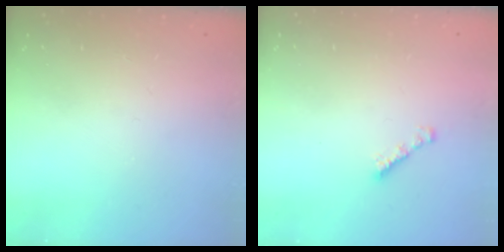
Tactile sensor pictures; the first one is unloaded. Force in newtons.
{"total": 1.9, "press": 1.9, "slide": 0.5}